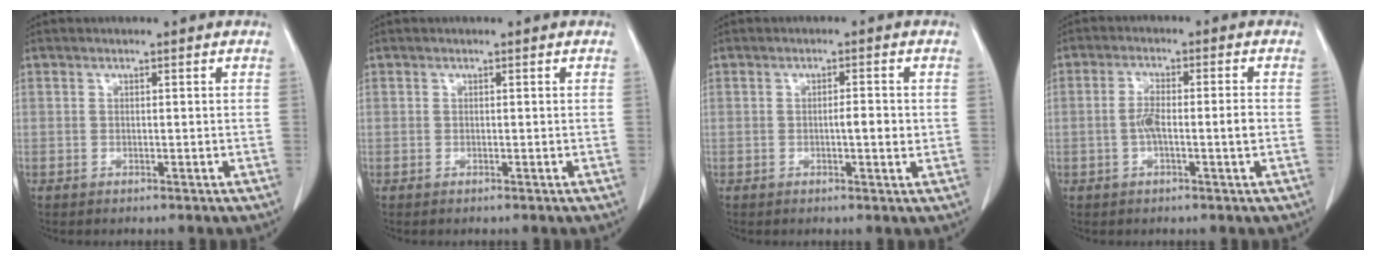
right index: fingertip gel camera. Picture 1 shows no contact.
{"total": 0.0}
{"total": 2.6, "force": [-0.2, 0.5, 2.6], "torque": [-0.043, 0.000, -0.003]}
{"total": 5.1, "force": [-0.9, 0.7, 4.9], "torque": [-0.096, 0.008, -0.015]}